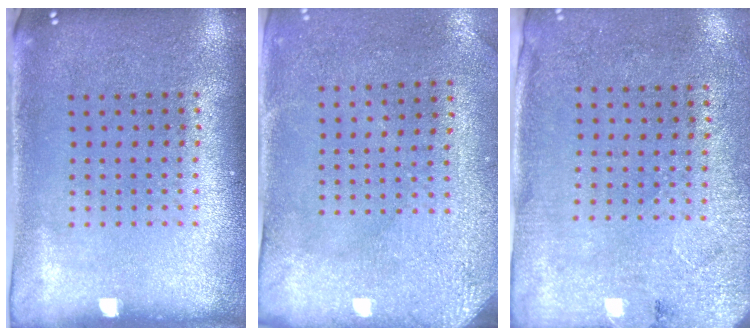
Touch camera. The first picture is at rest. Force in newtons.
{"total": 3.1, "press": 2.4, "slide": 1.9}
{"total": 2.7, "press": 2.2, "slide": 1.5}